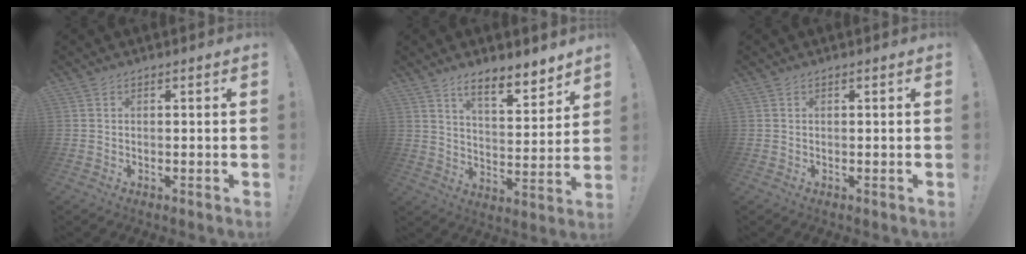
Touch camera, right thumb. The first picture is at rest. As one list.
[{"total": 9.5, "force": [7.7, 2.1, 5.2], "torque": [-0.078, -0.058, 0.136]}, {"total": 0.0}]